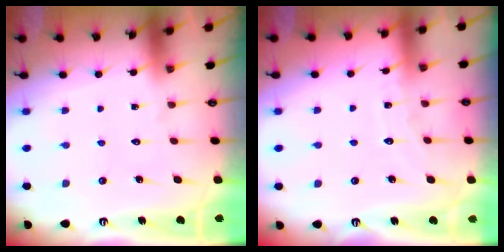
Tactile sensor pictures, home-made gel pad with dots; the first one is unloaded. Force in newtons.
{"total": 4.1, "press": 4.1, "slide": 0.5}